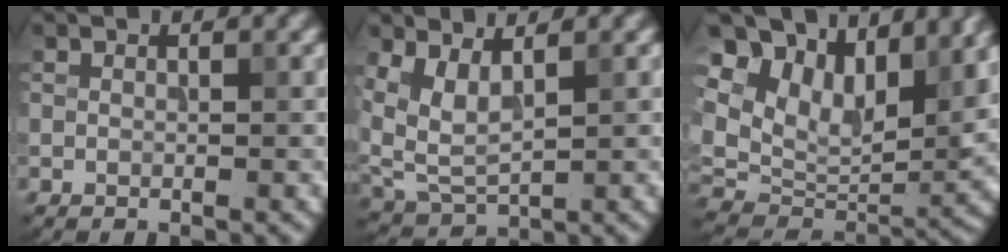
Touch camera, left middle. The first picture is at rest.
{"total": 4.7, "force": [1.9, 2.3, 3.6], "torque": [-0.095, -0.003, 0.044]}
{"total": 13.5, "force": [7.9, 7.8, 7.8], "torque": [-0.195, 0.035, 0.145]}